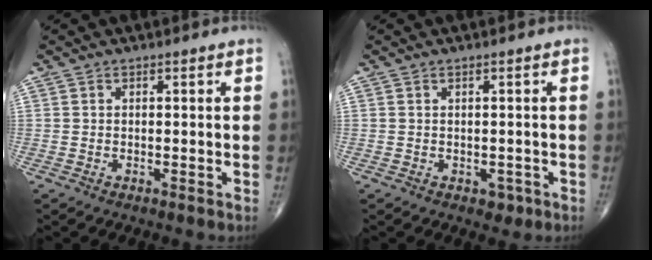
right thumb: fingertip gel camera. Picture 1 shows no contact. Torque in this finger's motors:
{"motor_torque": [0.47, 0.33, 0.02, 0.11, 0.05]}